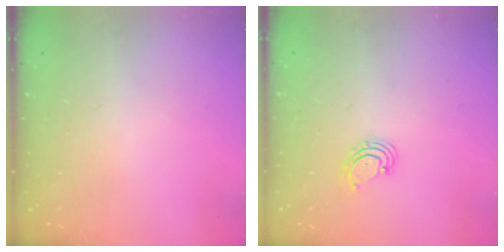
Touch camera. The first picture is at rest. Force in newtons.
{"total": 2.5, "press": 2.4, "slide": 0.4}